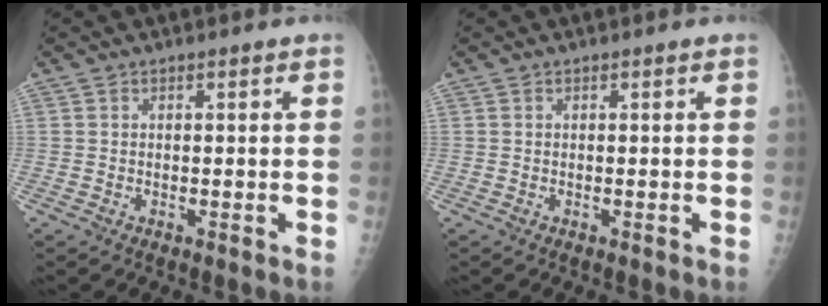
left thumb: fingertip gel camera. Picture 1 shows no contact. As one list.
[{"total": 0.0}]